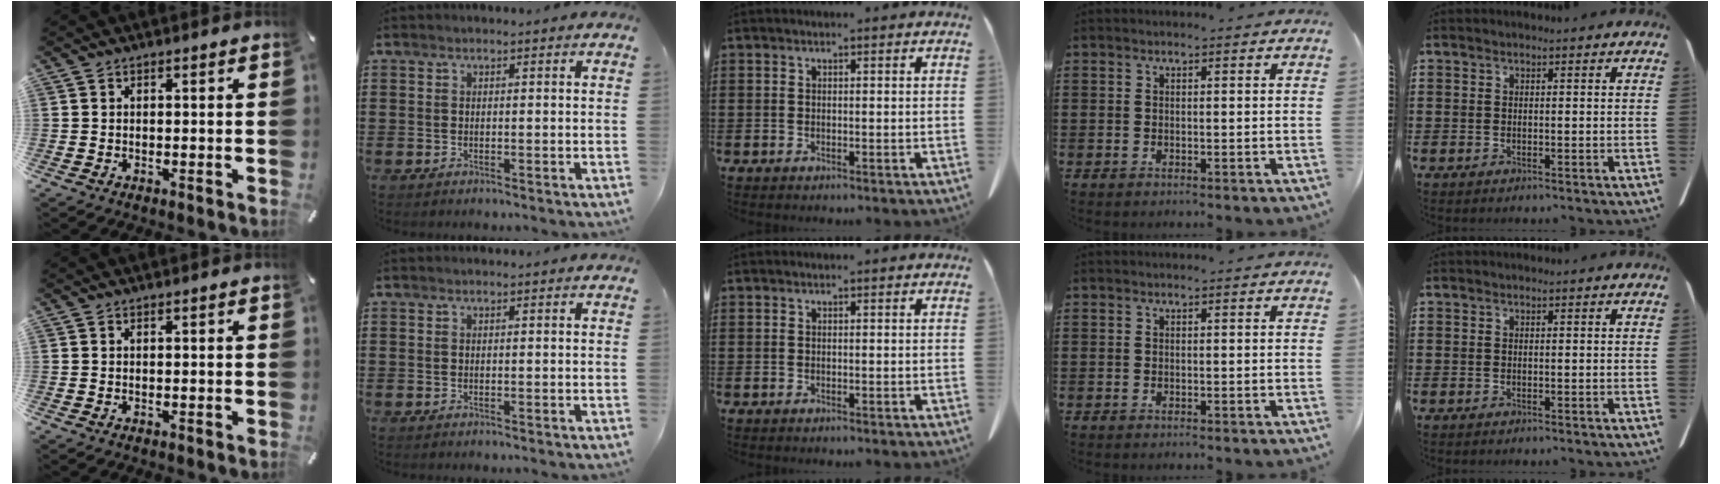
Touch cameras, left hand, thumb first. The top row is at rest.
{}